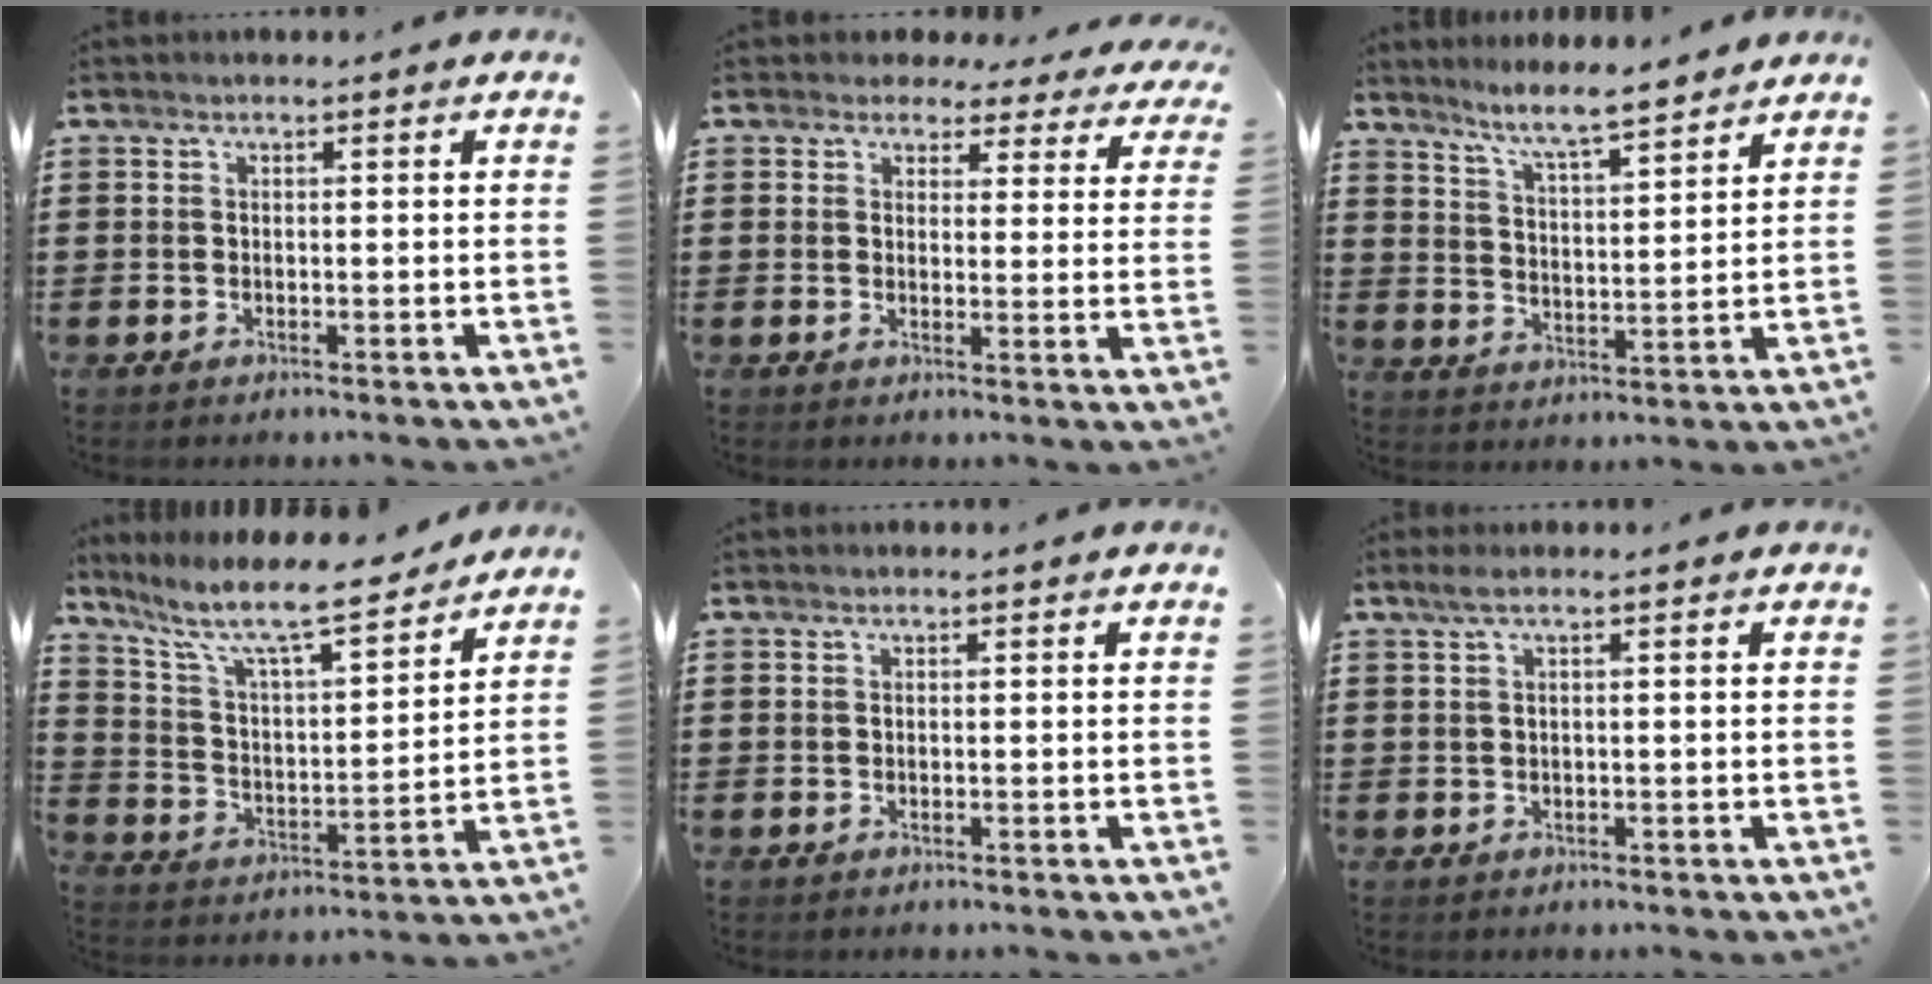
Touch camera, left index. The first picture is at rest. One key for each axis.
{"total": 3.2, "fx": 2.9, "fy": 1.2, "fz": 0.7, "tx": -0.022, "ty": -0.015, "tz": 0.050}
{"total": 6.0, "fx": 5.4, "fy": -0.3, "fz": 2.5, "tx": -0.068, "ty": -0.031, "tz": 0.093}
{"total": 9.4, "fx": 7.8, "fy": 0.9, "fz": 5.2, "tx": -0.132, "ty": -0.050, "tz": 0.128}
{"total": 0.0}
{"total": 1.5, "fx": 0.2, "fy": -0.1, "fz": 1.5, "tx": -0.025, "ty": -0.005, "tz": 0.004}